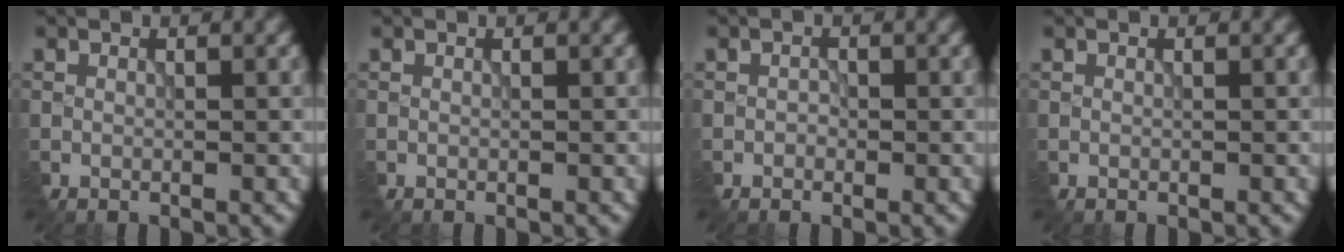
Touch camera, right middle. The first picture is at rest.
{"total": 0.0}
{"total": 0.8, "force": [-0.3, 0.7, 0.3], "torque": [-0.005, -0.003, -0.009]}
{"total": 0.0}